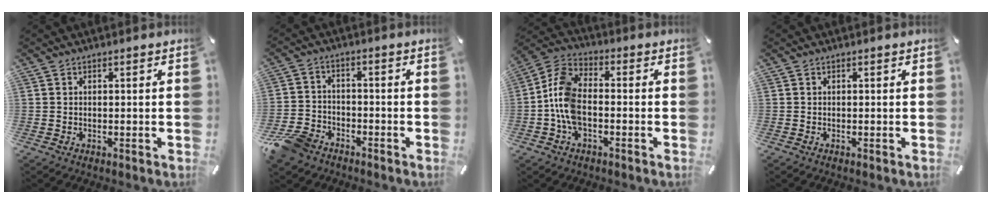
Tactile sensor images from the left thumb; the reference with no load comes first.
{"total": 8.4, "force": [-5.7, 5.6, 2.4], "torque": [-0.054, 0.037, -0.108]}
{"total": 9.4, "force": [-2.9, 5.7, 7.0], "torque": [-0.160, 0.009, -0.054]}
{"total": 0.0}